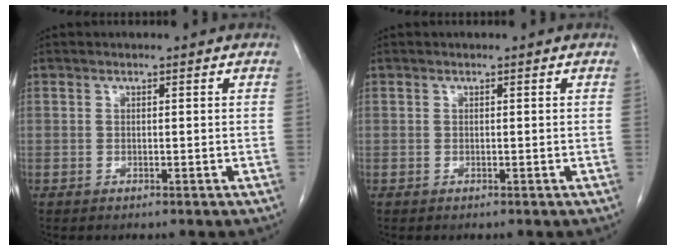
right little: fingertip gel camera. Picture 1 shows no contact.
{"total": 0.0}